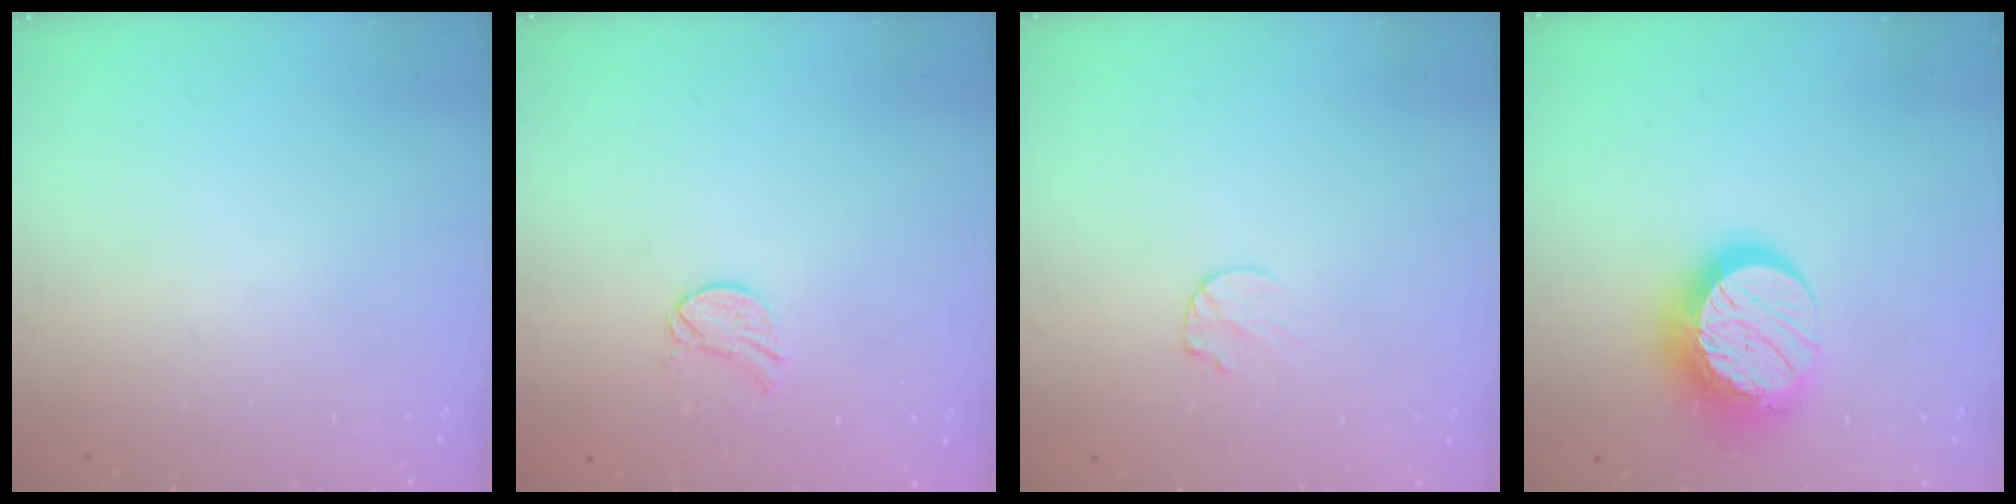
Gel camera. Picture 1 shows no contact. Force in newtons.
{"total": 7.8, "press": 7.8, "slide": 0.4}
{"total": 5.5, "press": 5.5, "slide": 0.6}
{"total": 14.2, "press": 14.1, "slide": 1.4}